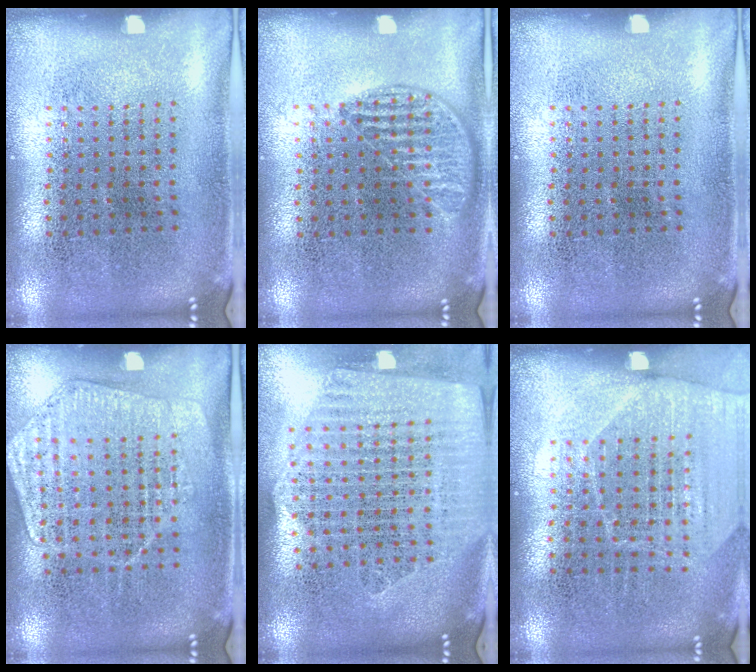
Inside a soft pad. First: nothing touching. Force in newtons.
{"total": 1.0, "press": 0.8, "slide": 0.5}
{"total": 0.0}
{"total": 1.4, "press": 1.4, "slide": 0.3}
{"total": 2.5, "press": 2.2, "slide": 1.1}
{"total": 1.6, "press": 1.5, "slide": 0.3}